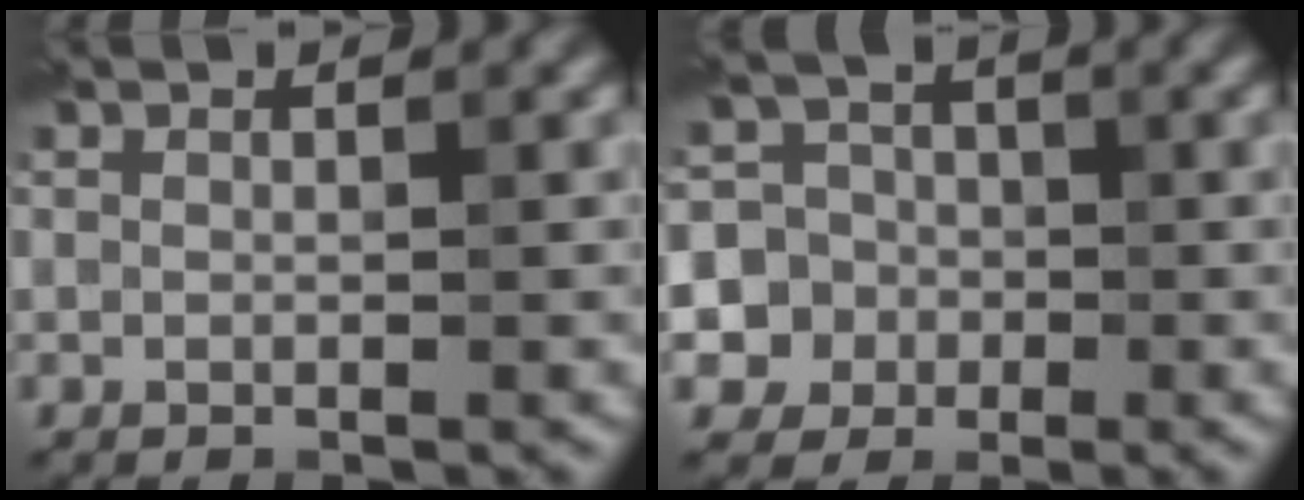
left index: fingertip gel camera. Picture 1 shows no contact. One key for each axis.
{"total": 9.0, "fx": -1.8, "fy": 8.6, "fz": 1.5, "tx": -0.040, "ty": 0.001, "tz": -0.049}